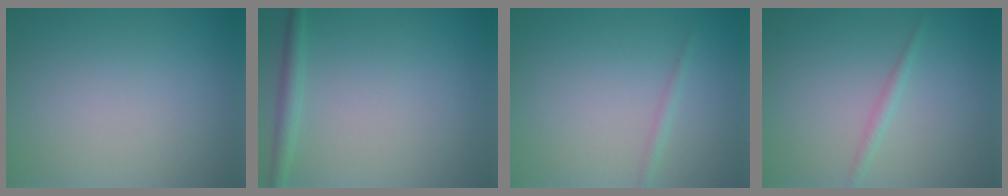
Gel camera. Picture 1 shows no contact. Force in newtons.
{"total": 1.8, "press": 1.8, "slide": 0.1}
{"total": 0.9, "press": 0.9, "slide": 0.1}
{"total": 1.2, "press": 1.2, "slide": 0.0}